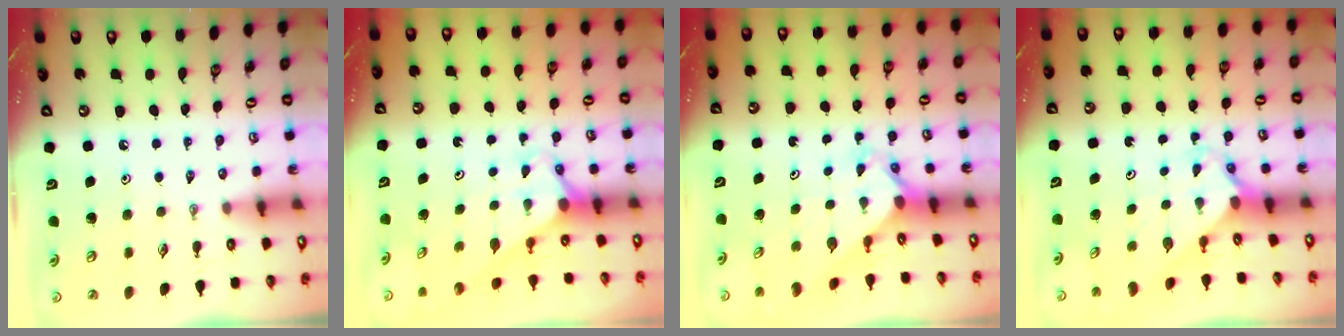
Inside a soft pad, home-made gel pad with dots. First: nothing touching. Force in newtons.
{"total": 2.9, "press": 2.9, "slide": 0.0}
{"total": 2.4, "press": 2.4, "slide": 0.1}
{"total": 2.4, "press": 2.4, "slide": 0.2}